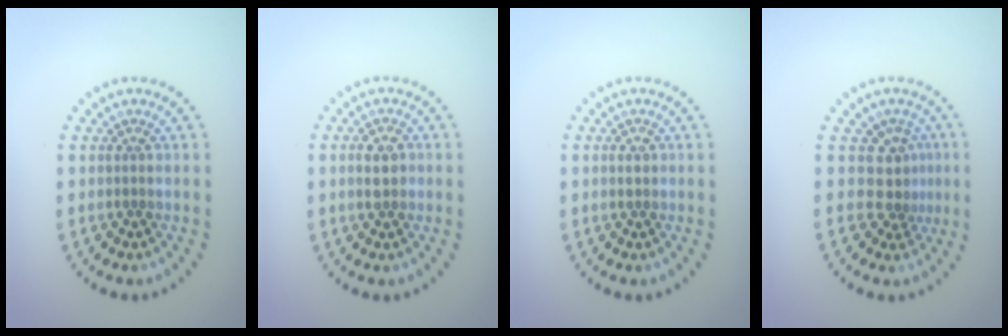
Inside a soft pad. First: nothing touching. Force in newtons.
{"total": 2.1, "press": 2.1, "slide": 0.3}
{"total": 1.2, "press": 1.2, "slide": 0.1}
{"total": 2.5, "press": 1.8, "slide": 1.7}